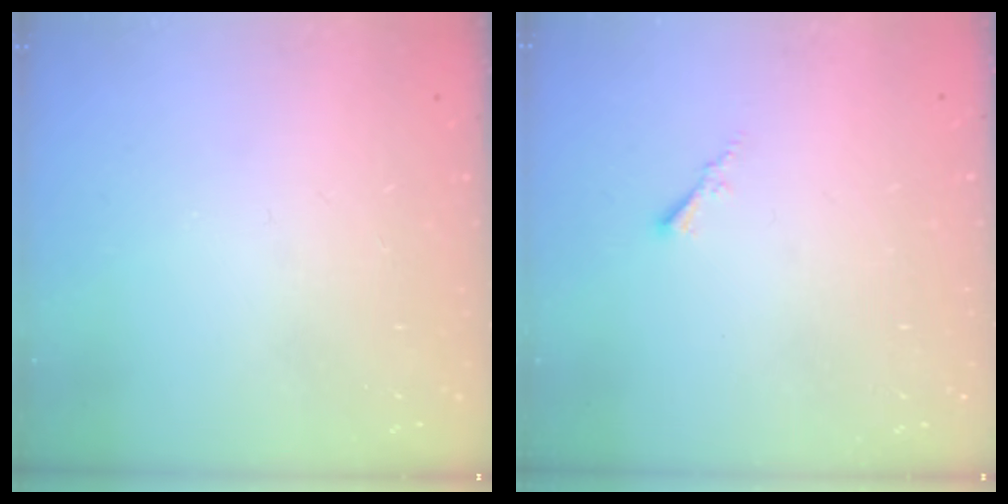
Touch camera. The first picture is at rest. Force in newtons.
{"total": 0.5, "press": 0.4, "slide": 0.3}